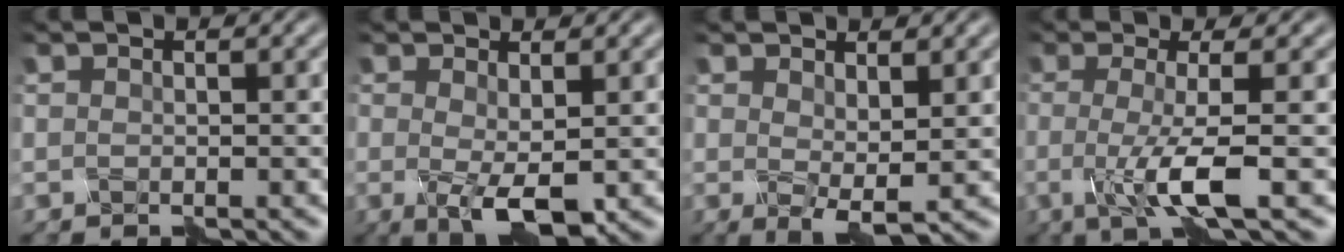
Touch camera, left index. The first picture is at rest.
{"total": 3.6, "force": [-0.5, 1.3, 3.3], "torque": [-0.062, -0.010, -0.008]}
{"total": 2.7, "force": [0.8, 1.1, 2.4], "torque": [-0.043, -0.013, 0.018]}
{"total": 5.0, "force": [-1.0, 1.1, 4.8], "torque": [-0.090, -0.011, -0.021]}